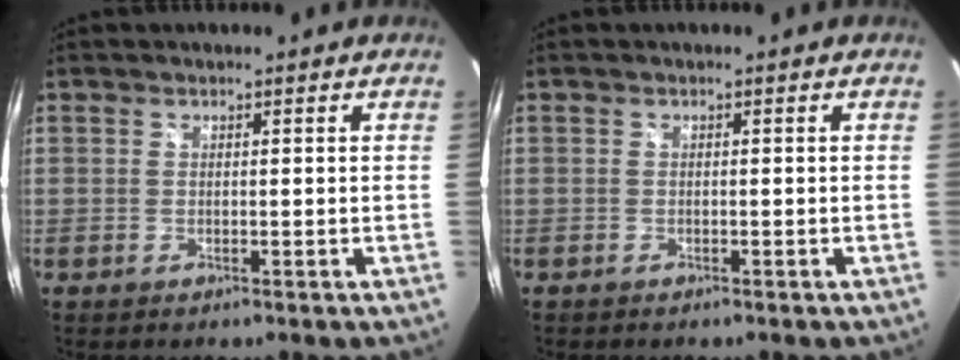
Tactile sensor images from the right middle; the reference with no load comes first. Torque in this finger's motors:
{"motor_torque": [-0.59, 0.24, -0.02, 0.00]}